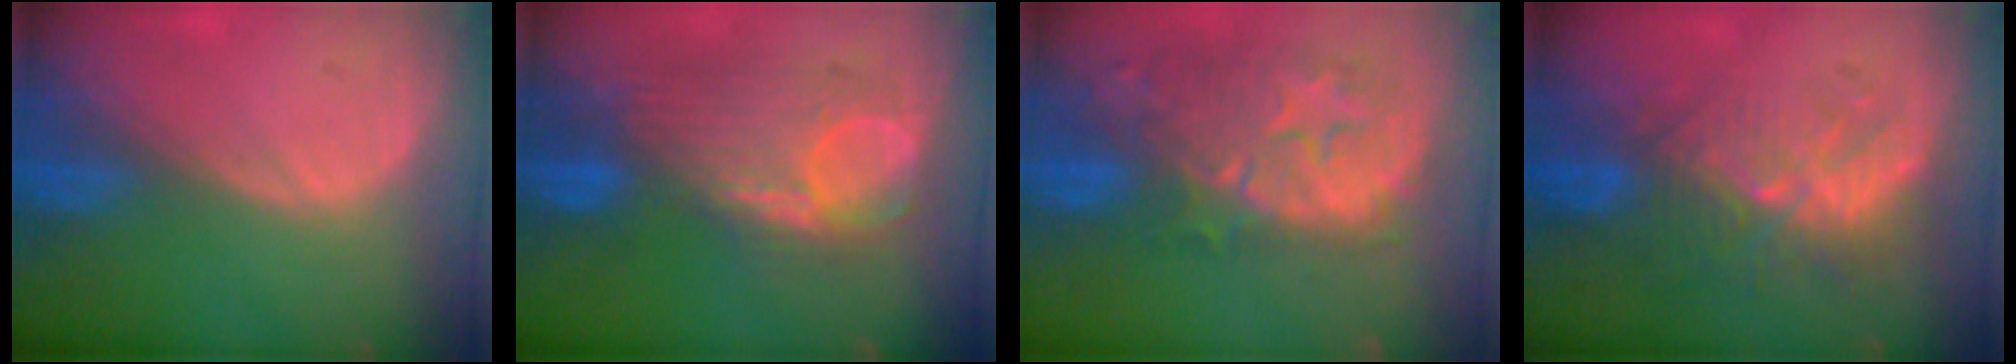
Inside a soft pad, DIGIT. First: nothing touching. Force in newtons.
{"total": 9.1, "press": 9.0, "slide": 1.4}
{"total": 11.6, "press": 10.7, "slide": 4.5}
{"total": 9.3, "press": 8.6, "slide": 3.4}